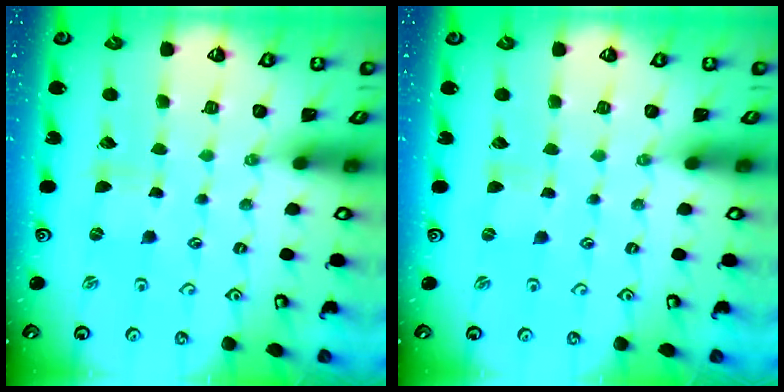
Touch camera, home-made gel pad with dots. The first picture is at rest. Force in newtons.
{"total": 0.0}